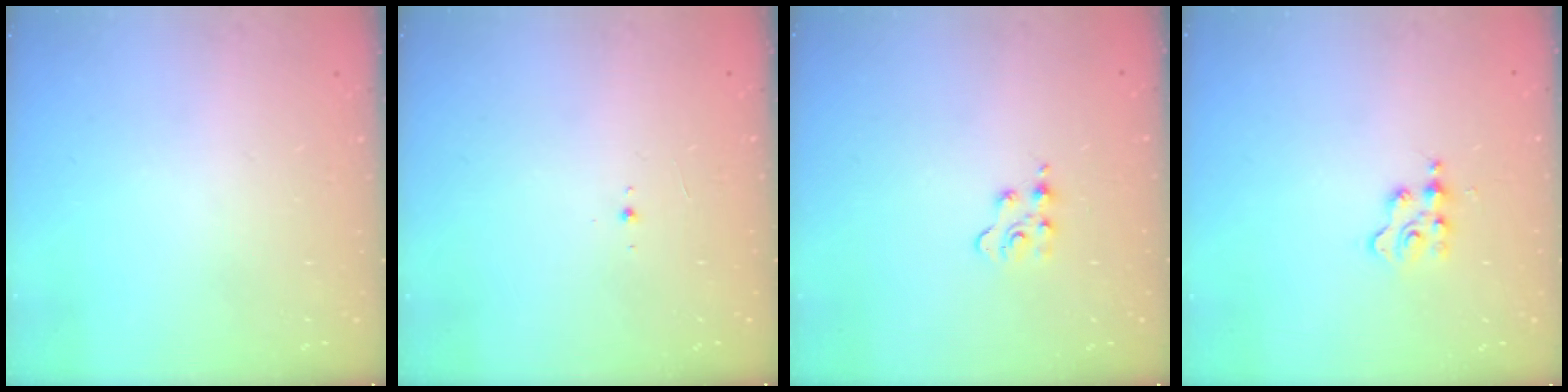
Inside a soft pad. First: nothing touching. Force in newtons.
{"total": 2.7, "press": 2.5, "slide": 0.8}
{"total": 3.2, "press": 3.2, "slide": 0.4}
{"total": 2.3, "press": 2.2, "slide": 0.5}